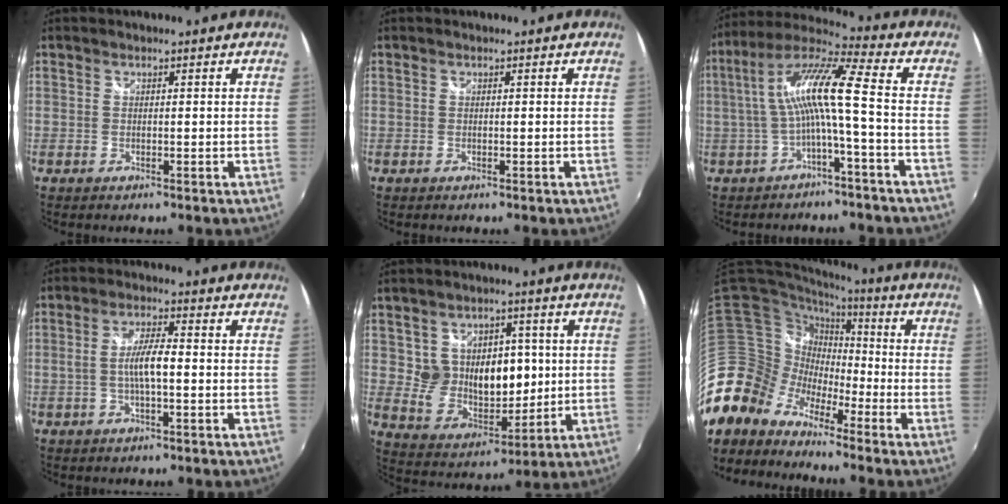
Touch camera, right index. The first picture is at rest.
{"total": 0.0}
{"total": 11.6, "force": [-1.9, 0.1, 11.4], "torque": [-0.222, 0.016, -0.032]}
{"total": 5.7, "force": [-0.8, 1.1, 5.6], "torque": [-0.104, 0.004, -0.014]}
{"total": 13.0, "force": [1.6, 10.2, 7.9], "torque": [-0.147, 0.003, 0.048]}
{"total": 10.6, "force": [-7.6, 7.2, 1.2], "torque": [-0.031, 0.037, -0.177]}